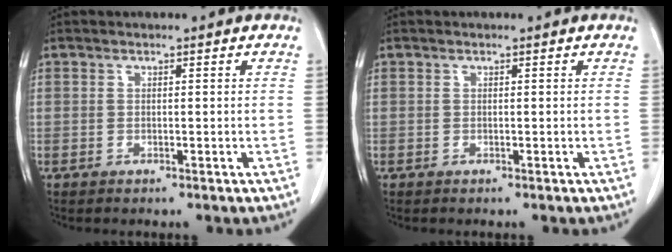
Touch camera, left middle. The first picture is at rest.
{"total": 0.0}